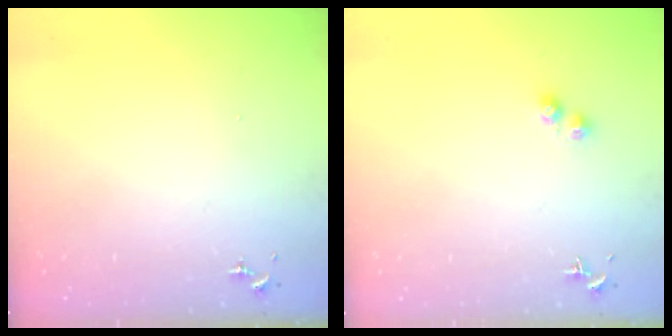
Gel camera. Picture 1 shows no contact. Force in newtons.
{"total": 2.2, "press": 2.2, "slide": 0.6}